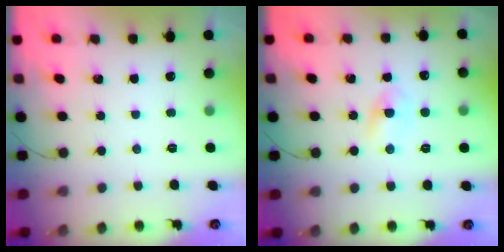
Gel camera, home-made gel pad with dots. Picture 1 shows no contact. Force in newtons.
{"total": 2.8, "press": 2.6, "slide": 1.1}